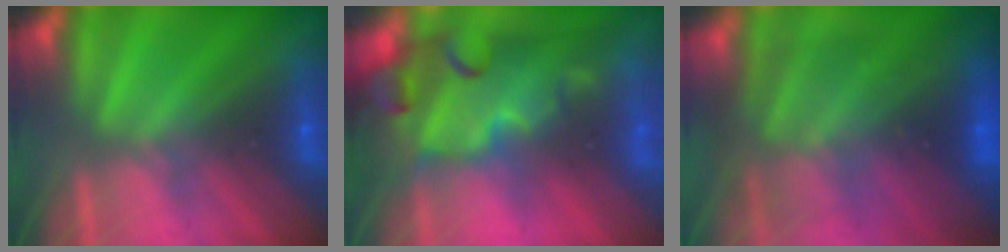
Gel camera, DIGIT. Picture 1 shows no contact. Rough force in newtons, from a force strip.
{"total": 5.6}
{"total": 8.0}